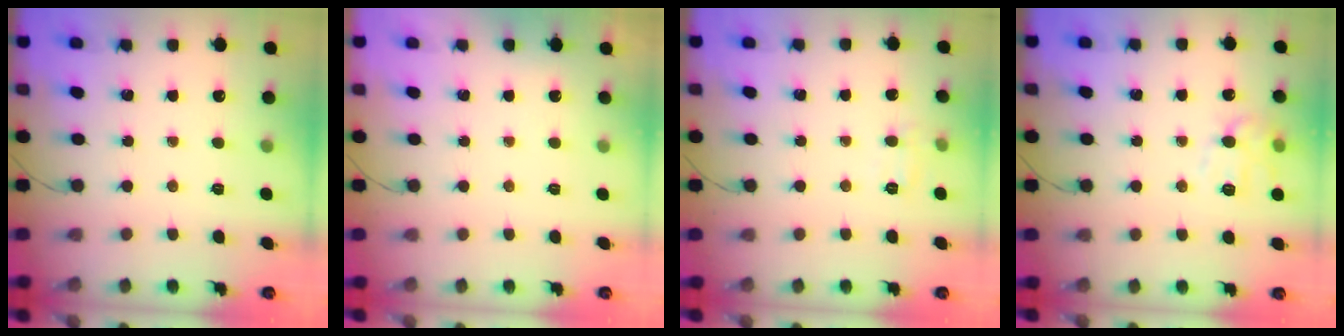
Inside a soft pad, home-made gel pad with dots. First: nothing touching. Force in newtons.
{"total": 1.9, "press": 1.9, "slide": 0.3}
{"total": 7.1, "press": 6.9, "slide": 1.7}
{"total": 11.2, "press": 11.2, "slide": 0.4}